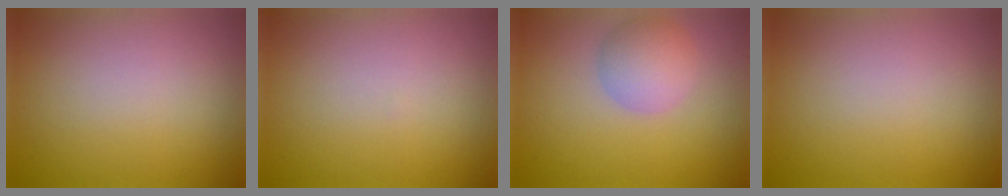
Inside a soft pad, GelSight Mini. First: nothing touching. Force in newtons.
{"total": 0.0}
{"total": 3.5, "press": 3.4, "slide": 0.3}
{"total": 0.0}